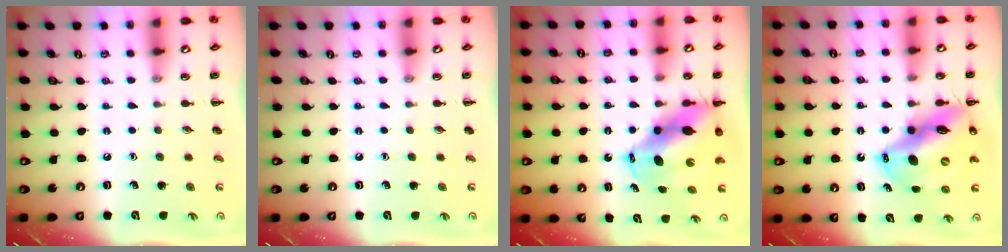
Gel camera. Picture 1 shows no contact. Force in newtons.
{"total": 0.0}
{"total": 11.3, "press": 10.9, "slide": 3.2}
{"total": 16.0, "press": 15.3, "slide": 4.6}